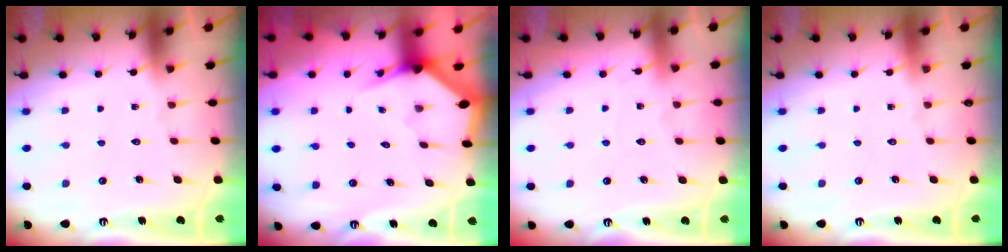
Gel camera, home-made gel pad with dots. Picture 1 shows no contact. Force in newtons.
{"total": 2.9, "press": 2.9, "slide": 0.1}
{"total": 2.9, "press": 2.9, "slide": 0.4}
{"total": 0.0}